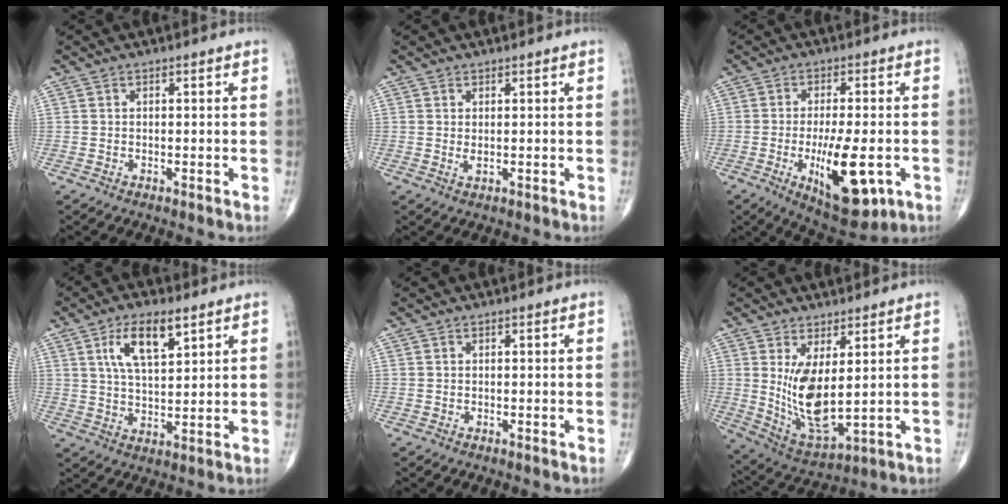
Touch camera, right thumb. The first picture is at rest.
{"total": 1.2, "force": [0.2, 0.5, 1.1], "torque": [-0.022, -0.005, 0.007]}
{"total": 14.1, "force": [-4.1, 5.2, 12.4], "torque": [-0.189, -0.008, -0.051]}
{"total": 9.6, "force": [4.6, 3.9, 7.5], "torque": [-0.125, -0.017, 0.087]}
{"total": 0.0}
{"total": 11.4, "force": [2.0, 4.6, 10.2], "torque": [-0.188, -0.033, 0.057]}